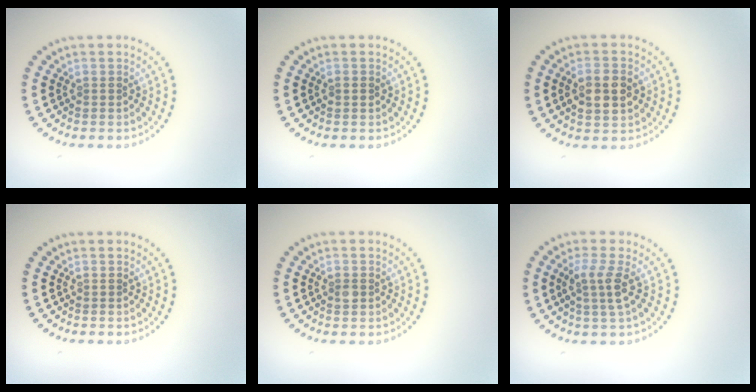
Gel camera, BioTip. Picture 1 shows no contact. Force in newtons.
{"total": 0.9, "press": 0.9, "slide": 0.1}
{"total": 3.9, "press": 3.8, "slide": 0.3}
{"total": 0.0}
{"total": 1.0, "press": 0.9, "slide": 0.1}
{"total": 2.5, "press": 2.0, "slide": 1.5}